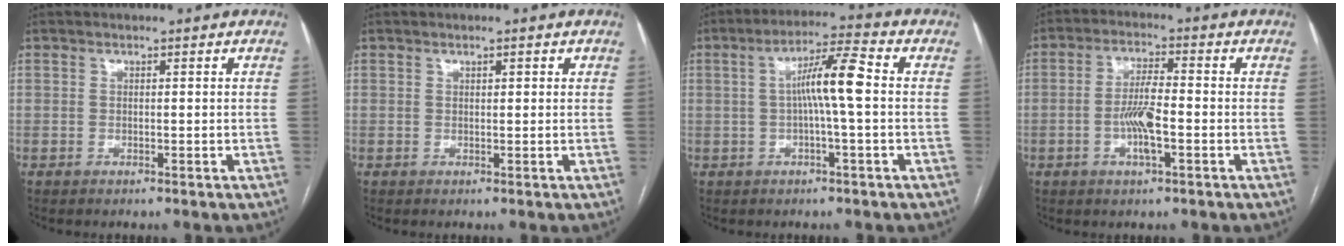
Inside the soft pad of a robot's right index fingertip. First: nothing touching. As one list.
[{"total": 0.9, "force": [0.5, 0.3, 0.6], "torque": [-0.009, 0.001, 0.008]}, {"total": 7.6, "force": [0.2, 0.1, 7.6], "torque": [-0.132, 0.019, 0.000]}, {"total": 6.2, "force": [-1.6, 1.0, 5.9], "torque": [-0.120, 0.002, -0.030]}]